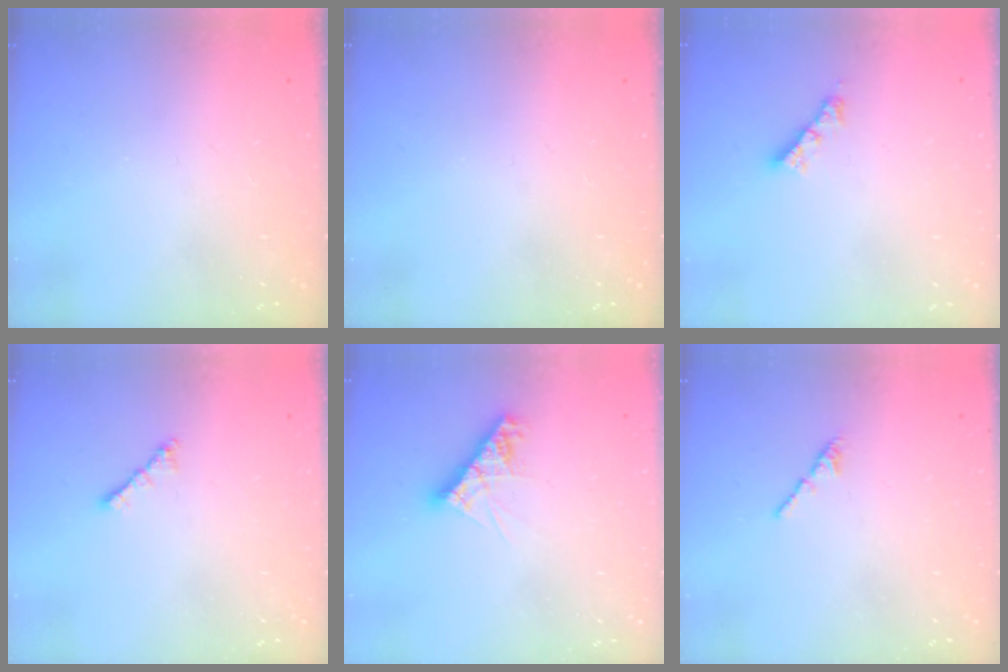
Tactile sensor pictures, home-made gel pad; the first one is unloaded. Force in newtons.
{"total": 0.0}
{"total": 3.3, "press": 3.3, "slide": 0.2}
{"total": 2.0, "press": 1.9, "slide": 0.6}
{"total": 9.3, "press": 9.3, "slide": 0.9}
{"total": 1.3, "press": 1.2, "slide": 0.4}